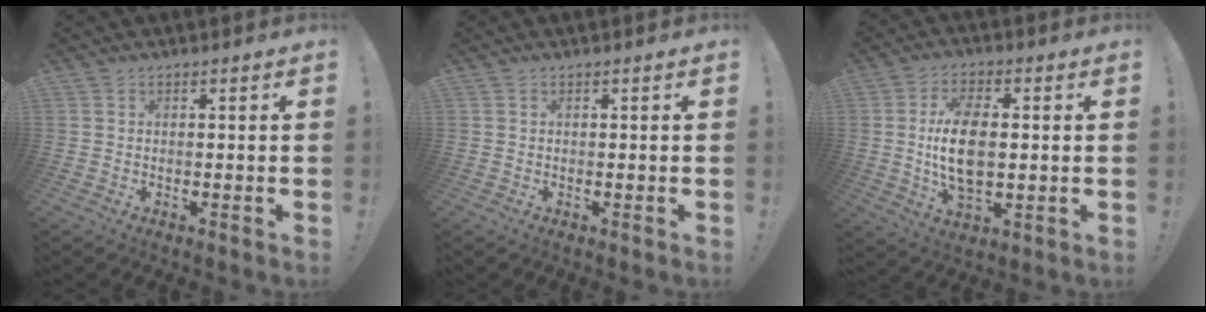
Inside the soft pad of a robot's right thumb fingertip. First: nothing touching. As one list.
[{"total": 0.0}, {"total": 12.6, "force": [0.4, 6.9, 10.5], "torque": [-0.200, -0.008, 0.003]}]